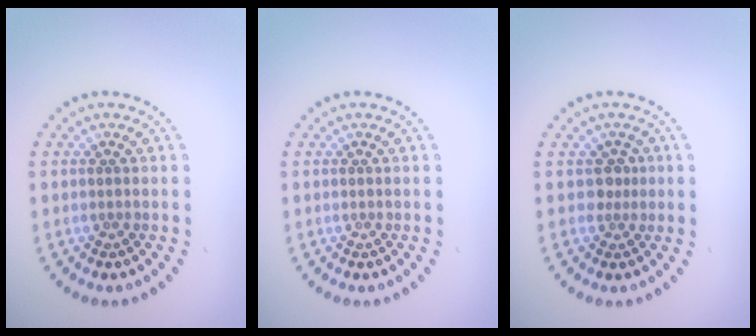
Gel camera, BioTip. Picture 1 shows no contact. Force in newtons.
{"total": 0.0}
{"total": 1.2, "press": 0.9, "slide": 0.8}